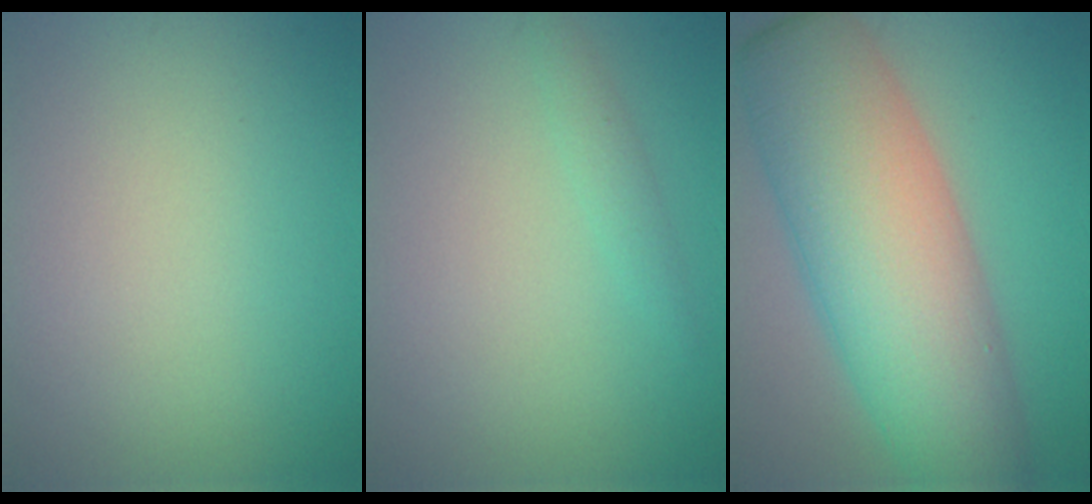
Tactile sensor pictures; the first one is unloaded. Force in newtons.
{"total": 1.1, "press": 1.1, "slide": 0.1}
{"total": 12.3, "press": 12.3, "slide": 0.4}